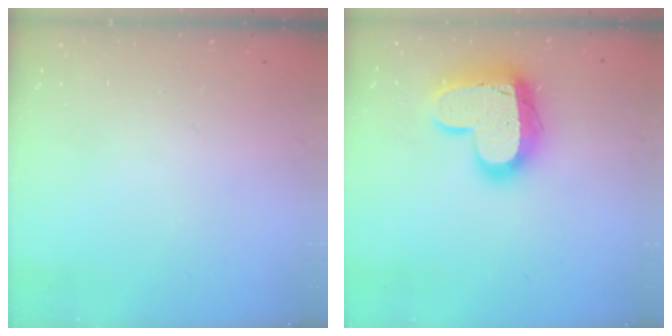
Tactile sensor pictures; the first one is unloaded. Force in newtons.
{"total": 16.8, "press": 16.7, "slide": 1.4}